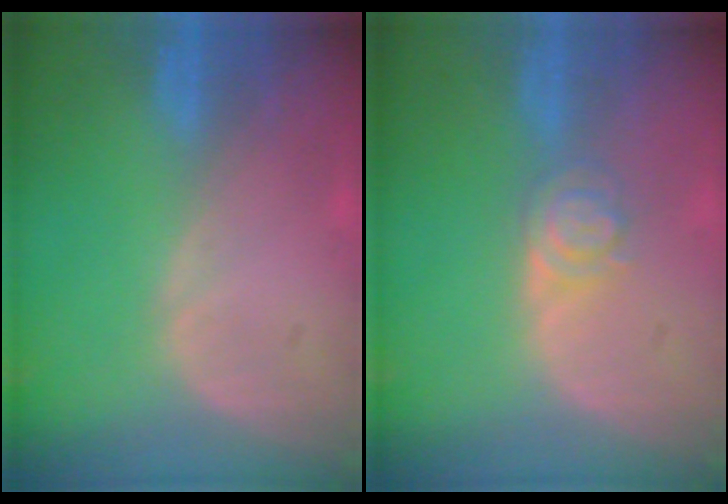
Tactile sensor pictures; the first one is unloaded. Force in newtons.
{"total": 3.9, "press": 3.6, "slide": 1.6}